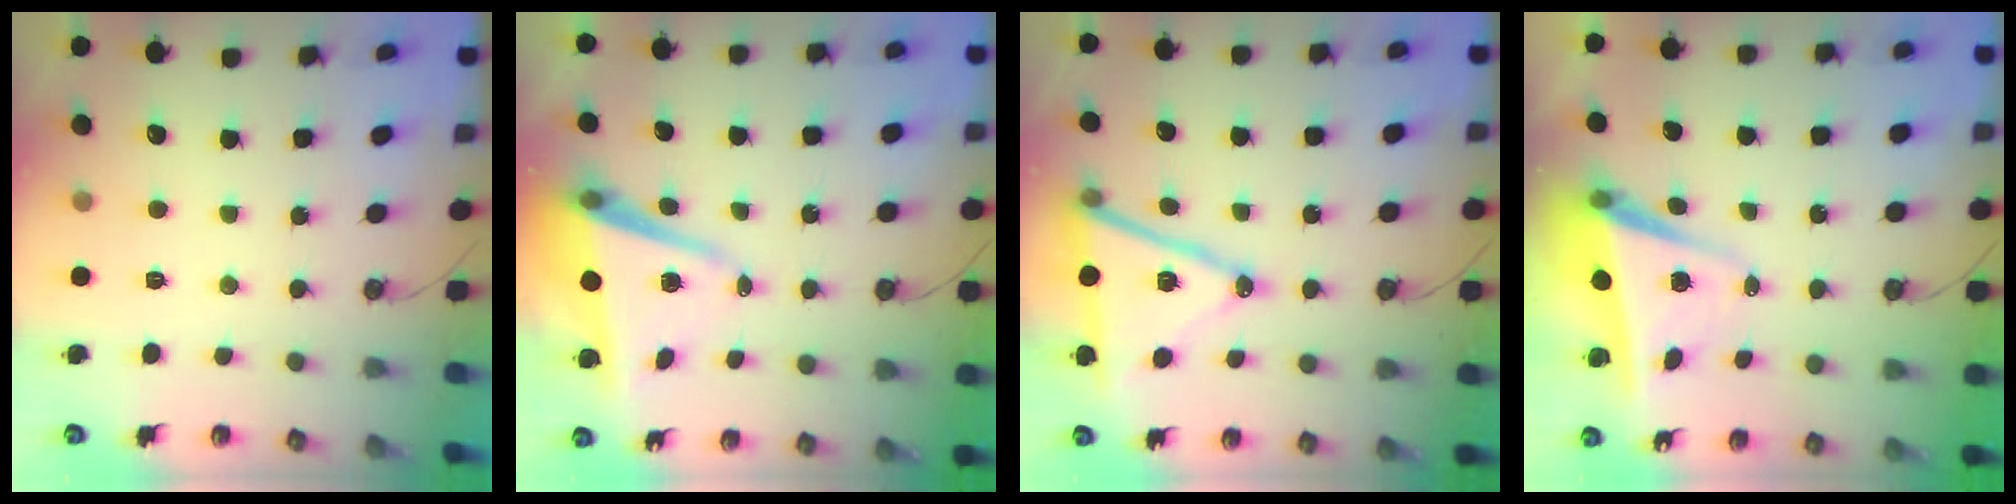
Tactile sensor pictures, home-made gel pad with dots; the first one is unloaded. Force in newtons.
{"total": 8.2, "press": 8.0, "slide": 1.9}
{"total": 15.6, "press": 15.2, "slide": 3.8}
{"total": 5.7, "press": 5.6, "slide": 0.7}